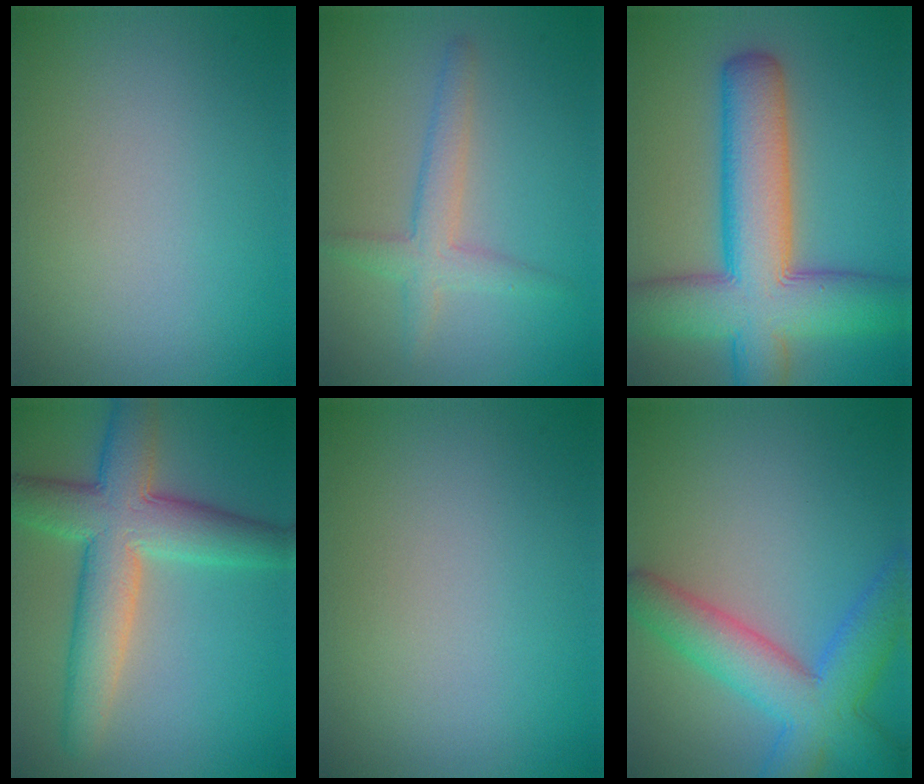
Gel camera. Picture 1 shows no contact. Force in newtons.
{"total": 2.8, "press": 2.8, "slide": 0.2}
{"total": 11.4, "press": 11.4, "slide": 0.6}
{"total": 8.1, "press": 8.1, "slide": 0.6}
{"total": 0.0}
{"total": 6.8, "press": 6.8, "slide": 0.3}